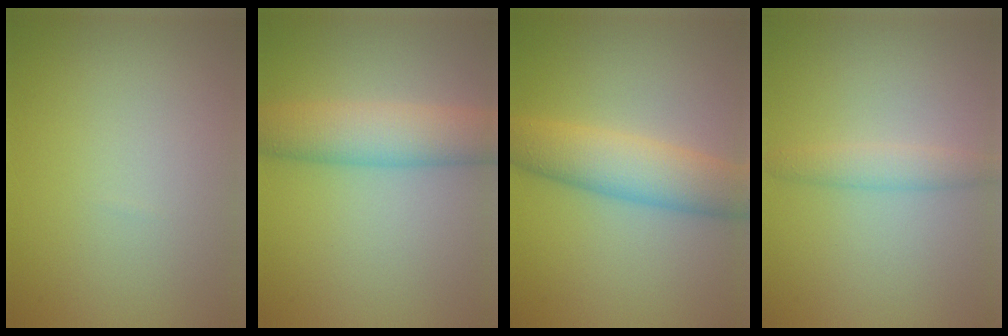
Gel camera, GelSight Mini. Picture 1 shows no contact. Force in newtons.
{"total": 5.5, "press": 5.5, "slide": 0.2}
{"total": 5.6, "press": 5.6, "slide": 0.1}
{"total": 1.9, "press": 1.9, "slide": 0.0}